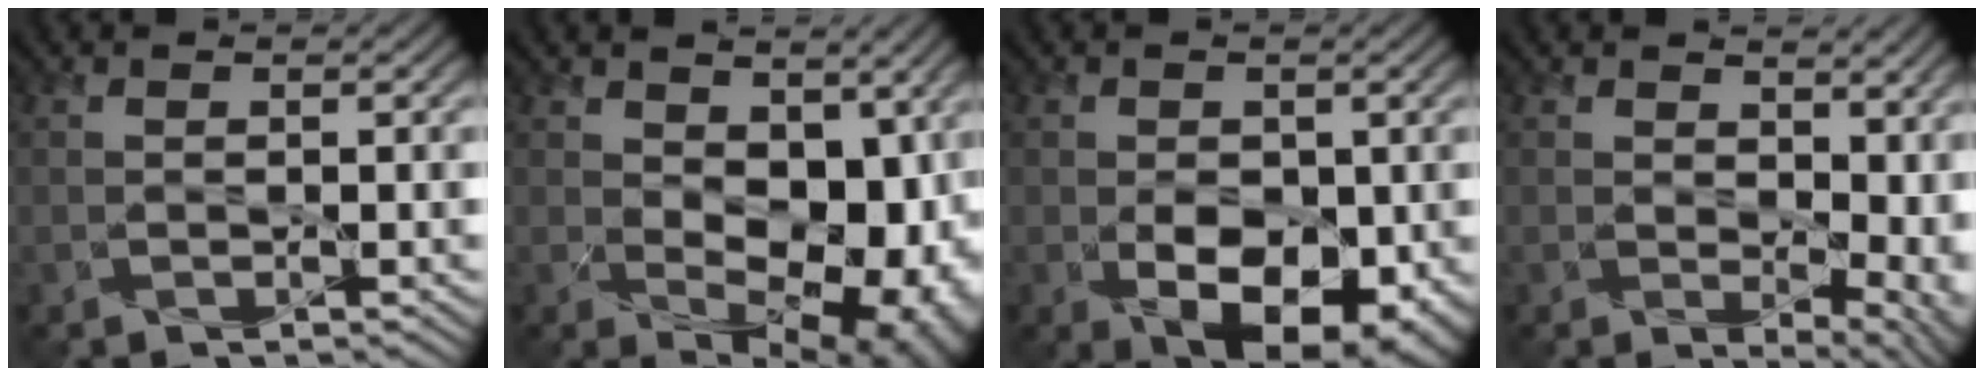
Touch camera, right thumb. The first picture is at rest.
{"total": 14.0, "force": [0.4, 9.2, 10.6], "torque": [-0.142, -0.036, 0.046]}
{"total": 8.0, "force": [-2.2, 5.0, 5.9], "torque": [-0.109, -0.043, -0.014]}
{"total": 8.4, "force": [2.0, 5.4, 6.2], "torque": [-0.085, -0.027, 0.062]}